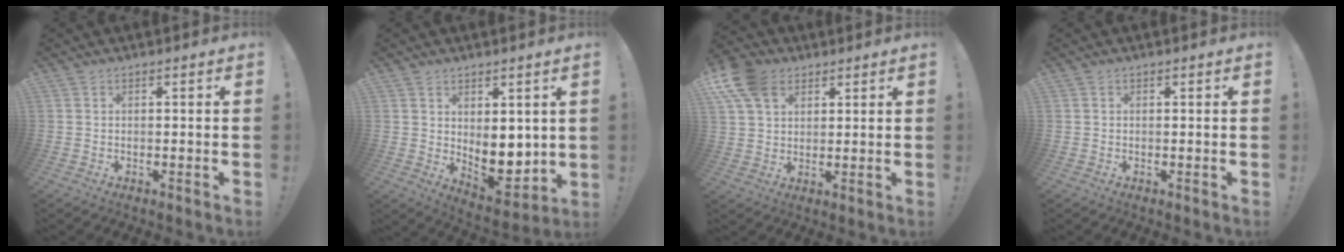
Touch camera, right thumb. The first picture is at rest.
{"total": 9.1, "force": [1.2, 6.5, 6.2], "torque": [-0.064, -0.018, 0.035]}
{"total": 11.9, "force": [5.7, 8.2, 6.6], "torque": [-0.128, -0.019, 0.112]}
{"total": 0.0}